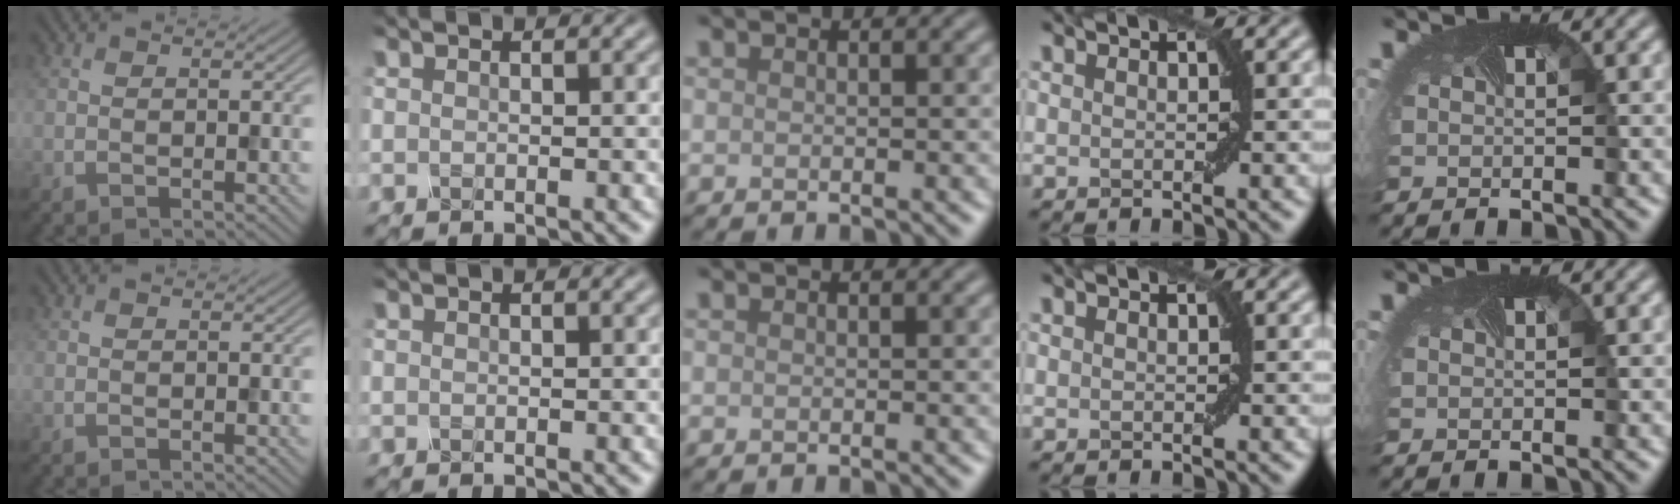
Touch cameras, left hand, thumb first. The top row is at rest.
{}